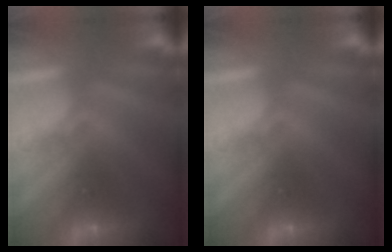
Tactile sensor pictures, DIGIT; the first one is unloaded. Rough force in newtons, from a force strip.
{"total": 0.0}